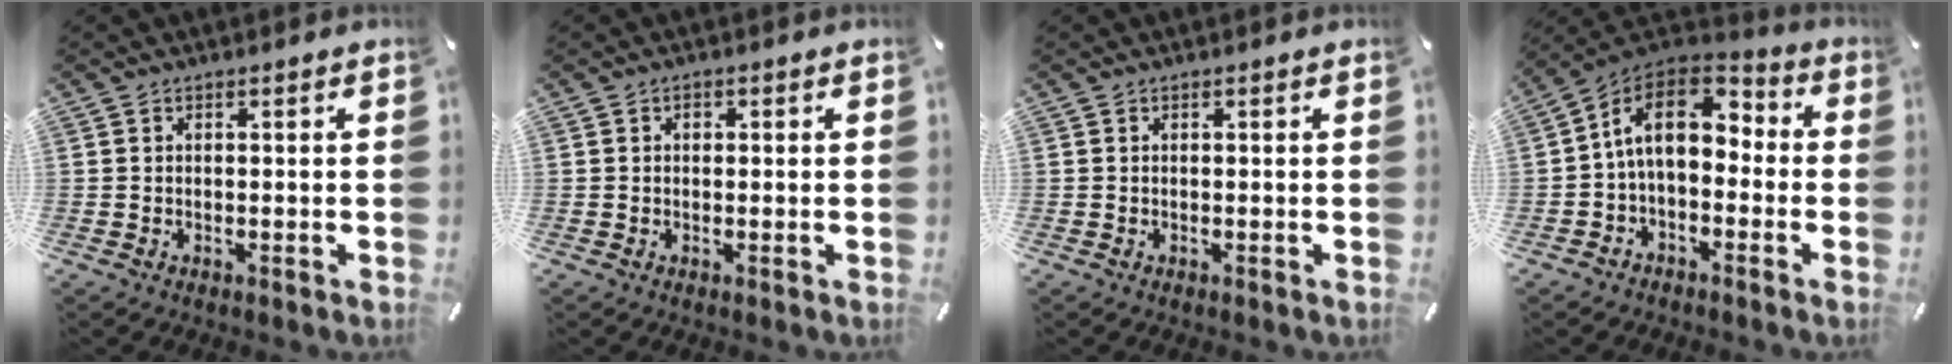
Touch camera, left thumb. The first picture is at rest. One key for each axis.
{"total": 0.8, "fx": 0.2, "fy": 0.7, "fz": 0.3, "tx": 0.002, "ty": 0.001, "tz": 0.000}
{"total": 0.0}
{"total": 12.5, "fx": 1.0, "fy": 8.1, "fz": 9.5, "tx": -0.176, "ty": 0.005, "tz": 0.016}